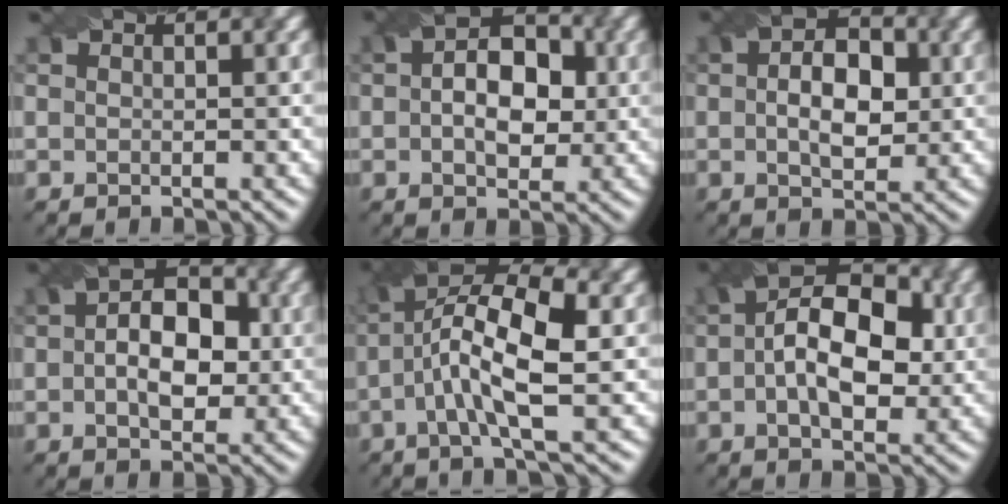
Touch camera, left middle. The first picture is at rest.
{"total": 5.7, "force": [-0.1, 3.9, 4.2], "torque": [-0.049, 0.012, 0.006]}
{"total": 4.5, "force": [-0.3, 3.0, 3.4], "torque": [-0.043, 0.008, 0.006]}
{"total": 5.9, "force": [-0.4, 3.9, 4.4], "torque": [-0.055, 0.012, 0.002]}
{"total": 7.8, "force": [-0.7, 2.5, 7.3], "torque": [-0.136, 0.020, -0.002]}
{"total": 8.5, "force": [0.0, 5.1, 6.9], "torque": [-0.093, 0.020, 0.004]}